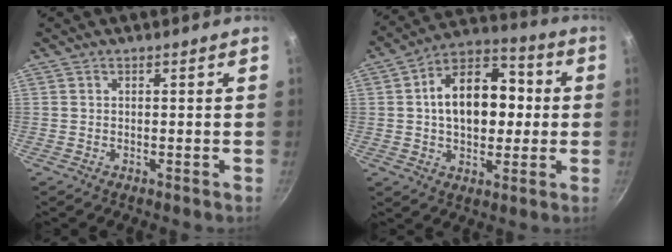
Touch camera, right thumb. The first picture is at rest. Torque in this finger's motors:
{"motor_torque": [-0.31, 0.82, 0.32, 0.40, 0.19]}